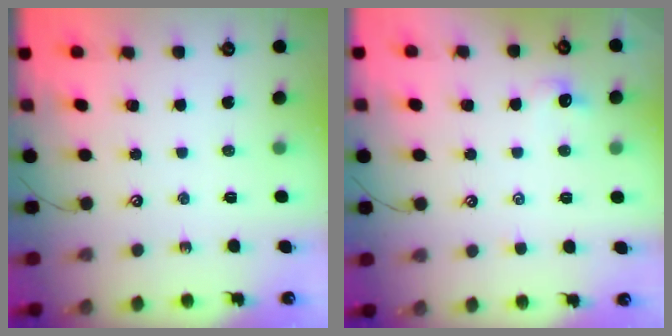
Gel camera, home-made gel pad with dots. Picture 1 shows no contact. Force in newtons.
{"total": 1.7, "press": 1.6, "slide": 0.5}